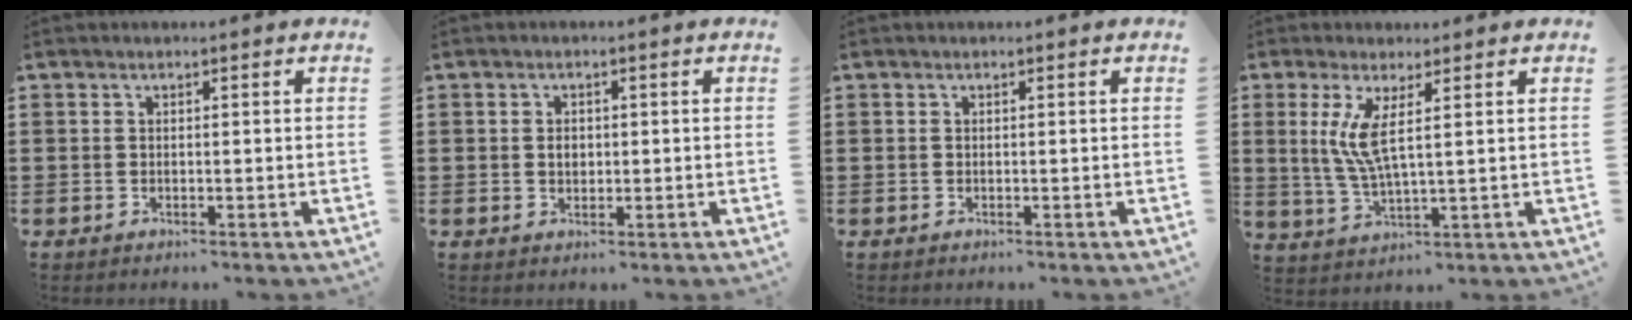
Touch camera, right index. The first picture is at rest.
{"total": 1.7, "force": [0.1, 1.2, 1.2], "torque": [-0.026, 0.007, 0.000]}
{"total": 0.0}
{"total": 6.4, "force": [1.9, 1.0, 6.1], "torque": [-0.136, -0.012, 0.027]}